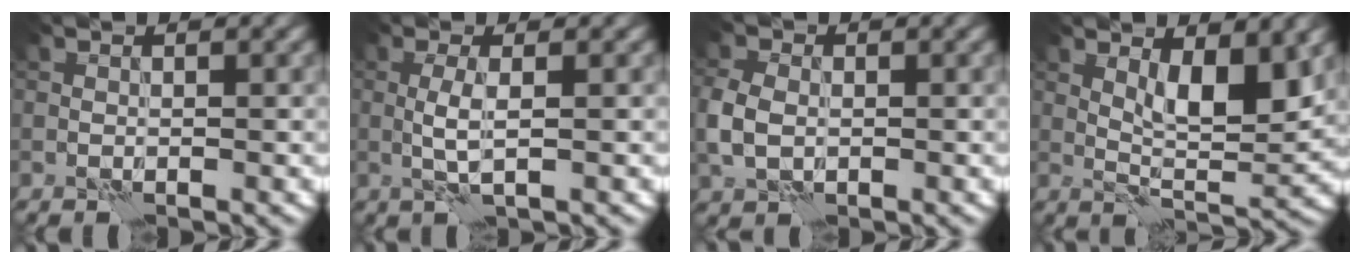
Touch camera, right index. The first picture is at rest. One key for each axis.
{"total": 2.1, "fx": 0.1, "fy": 0.2, "fz": 2.1, "tx": -0.048, "ty": 0.006, "tz": 0.001}
{"total": 4.2, "fx": -0.6, "fy": 3.1, "fz": 2.8, "tx": -0.076, "ty": 0.002, "tz": -0.016}
{"total": 5.8, "fx": 2.2, "fy": 1.9, "fz": 5.0, "tx": -0.083, "ty": -0.001, "tz": 0.040}